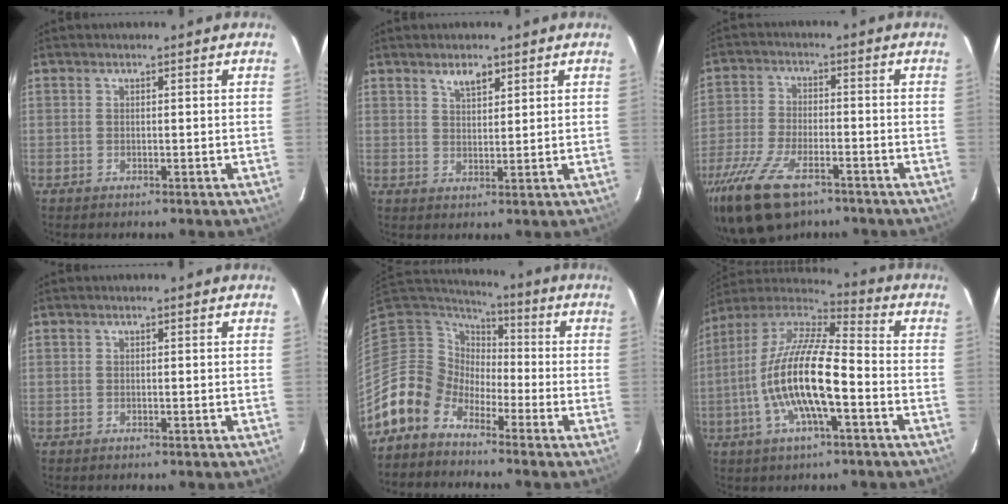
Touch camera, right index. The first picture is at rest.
{"total": 3.5, "force": [2.4, 1.5, 2.0], "torque": [-0.032, 0.005, 0.042]}
{"total": 14.6, "force": [-9.9, 6.3, 8.8], "torque": [-0.205, -0.033, -0.186]}
{"total": 0.0}
{"total": 8.1, "force": [-5.6, 5.9, 0.6], "torque": [-0.022, 0.032, -0.127]}
{"total": 17.6, "force": [-4.8, 4.6, 16.3], "torque": [-0.311, -0.010, -0.096]}